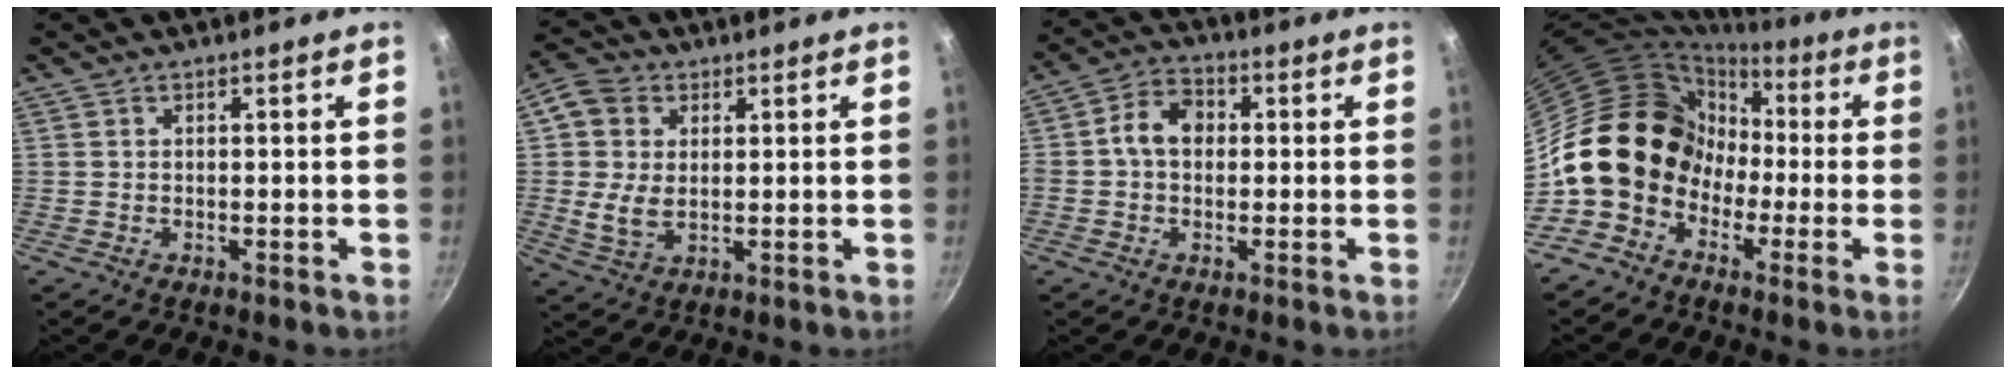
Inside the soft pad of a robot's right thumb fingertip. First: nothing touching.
{"total": 8.6, "force": [1.3, 6.3, 5.6], "torque": [-0.092, -0.005, 0.020]}
{"total": 7.2, "force": [0.4, 5.6, 4.5], "torque": [-0.054, 0.018, -0.008]}
{"total": 13.7, "force": [-3.0, 11.6, 6.8], "torque": [-0.051, 0.048, -0.060]}